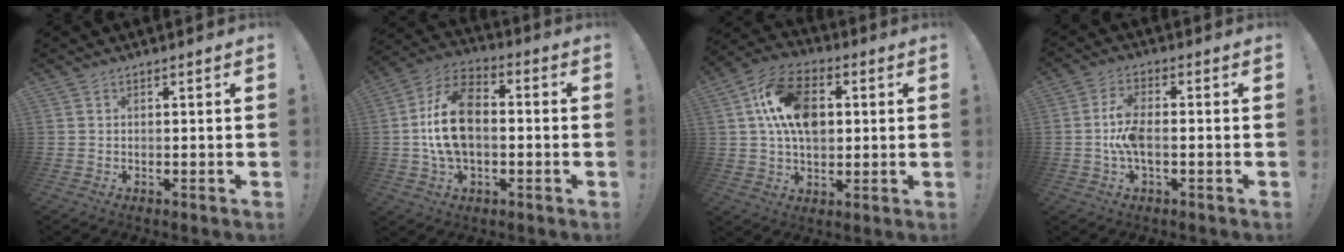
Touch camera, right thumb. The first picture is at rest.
{"total": 15.7, "force": [-0.7, 10.2, 12.0], "torque": [-0.210, 0.012, -0.016]}
{"total": 16.7, "force": [3.1, 11.1, 12.1], "torque": [-0.197, 0.011, 0.059]}
{"total": 7.4, "force": [-1.2, 2.8, 6.7], "torque": [-0.142, 0.001, -0.022]}